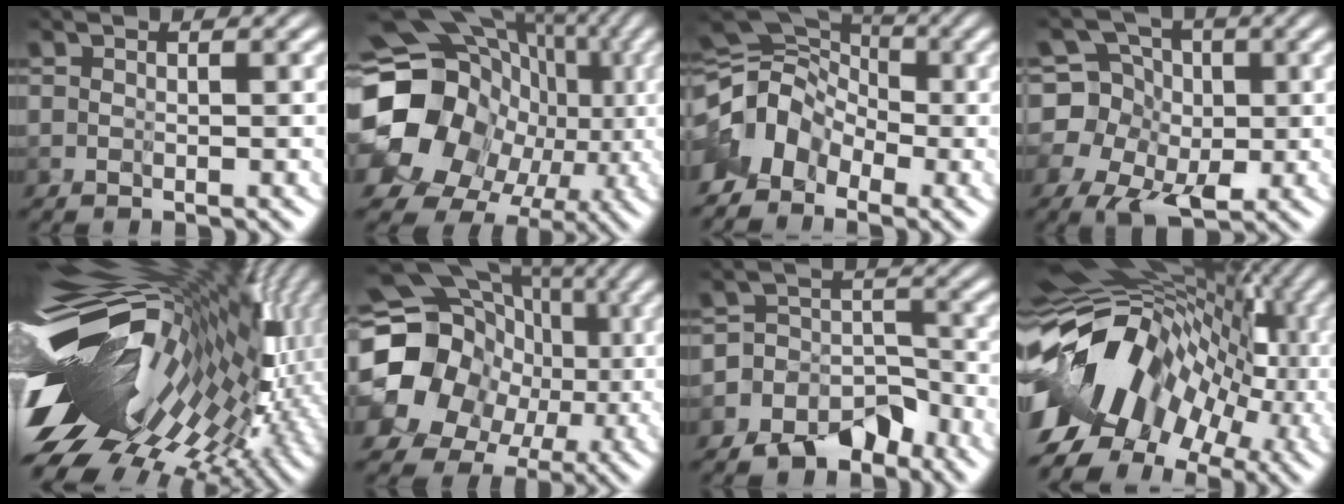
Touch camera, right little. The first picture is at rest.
{"total": 17.4, "force": [-2.2, 15.0, 8.5], "torque": [-0.160, -0.001, -0.044]}
{"total": 3.9, "force": [-2.8, 2.3, 1.5], "torque": [-0.025, 0.011, -0.069]}
{"total": 4.9, "force": [-0.9, 4.3, 2.2], "torque": [-0.030, 0.007, -0.031]}
{"total": 15.8, "force": [-0.2, 7.8, 13.7], "torque": [-0.209, -0.015, 0.011]}
{"total": 16.3, "force": [-0.9, 14.8, 6.8], "torque": [-0.161, 0.013, -0.035]}
{"total": 6.6, "force": [-5.6, 3.3, -0.9], "torque": [0.037, 0.009, -0.117]}
{"total": 14.2, "force": [-2.5, 9.1, 10.6], "torque": [-0.168, 0.021, -0.038]}